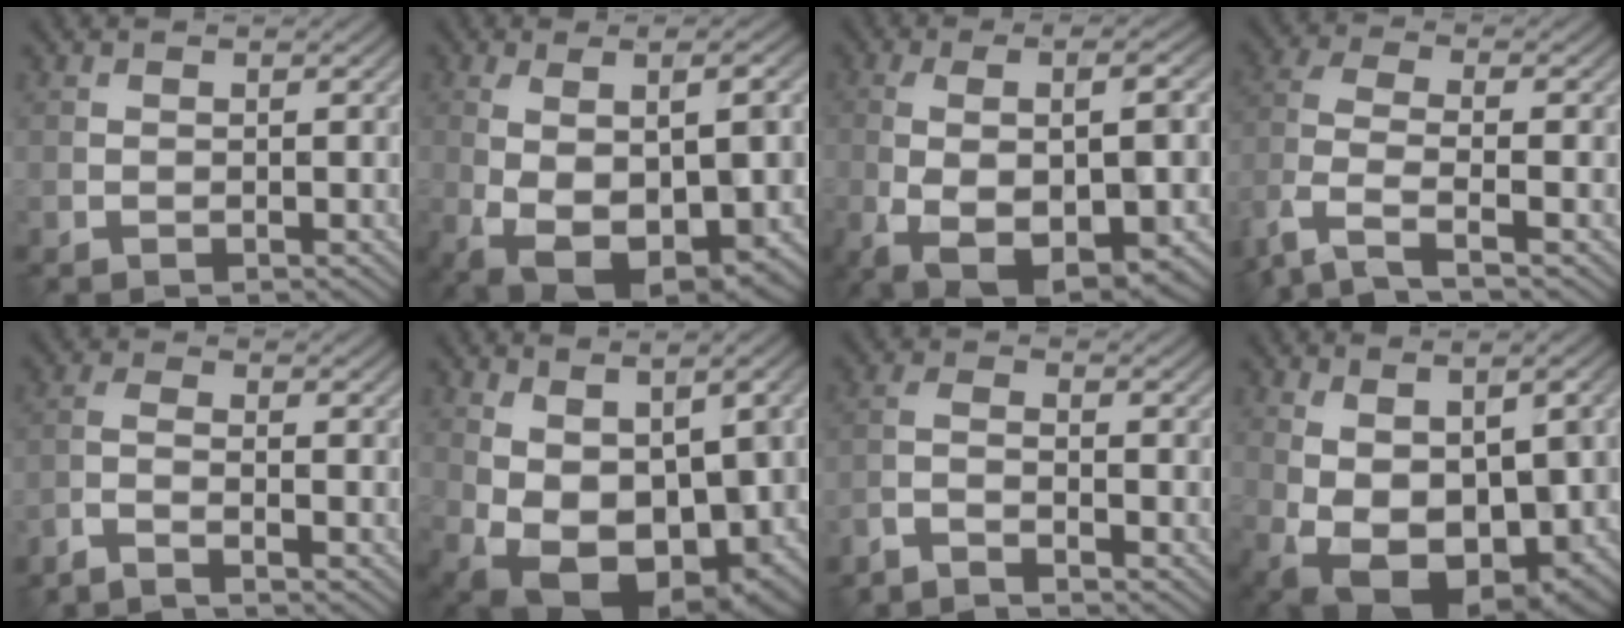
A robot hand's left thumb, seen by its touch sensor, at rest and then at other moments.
{"total": 11.9, "force": [-2.1, 4.8, 10.7], "torque": [-0.195, -0.019, -0.004]}
{"total": 12.4, "force": [-3.7, 4.4, 11.0], "torque": [-0.205, -0.020, -0.040]}
{"total": 7.1, "force": [-4.4, 2.1, 5.2], "torque": [-0.121, -0.003, -0.102]}
{"total": 3.0, "force": [-2.2, 0.3, 2.0], "torque": [-0.038, -0.001, -0.060]}
{"total": 14.2, "force": [-0.5, 8.0, 11.7], "torque": [-0.215, -0.038, 0.035]}
{"total": 3.1, "force": [-2.7, 0.3, 1.5], "torque": [-0.030, -0.001, -0.065]}
{"total": 14.2, "force": [-1.0, 7.9, 11.7], "torque": [-0.207, -0.035, 0.028]}